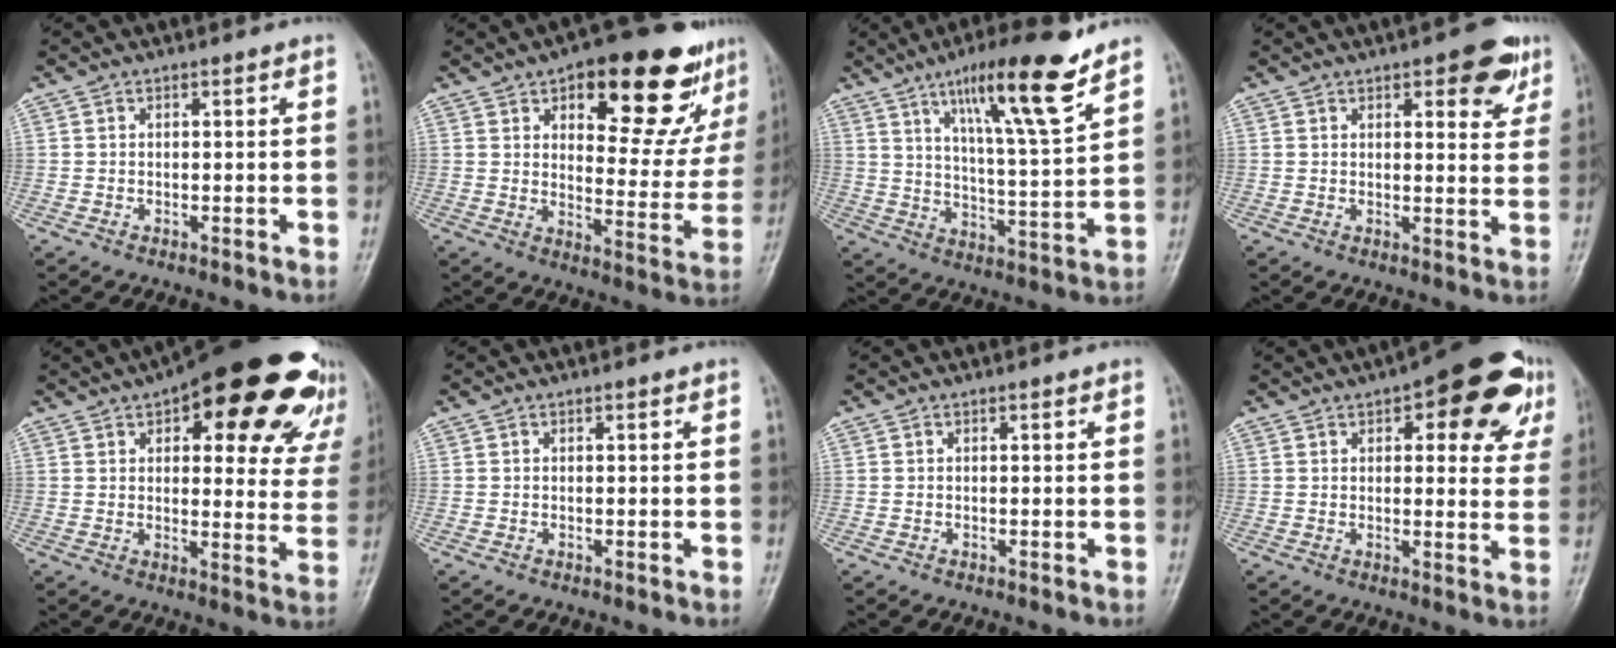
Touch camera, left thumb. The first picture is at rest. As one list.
[{"total": 22.2, "force": [12.9, 9.2, 15.6], "torque": [-0.145, -0.035, 0.177]}, {"total": 16.1, "force": [10.1, 2.1, 12.4], "torque": [-0.191, -0.055, 0.168]}, {"total": 8.0, "force": [4.4, 3.1, 5.9], "torque": [-0.045, -0.016, 0.048]}, {"total": 25.5, "force": [15.8, 10.0, 17.4], "torque": [-0.186, -0.037, 0.188]}, {"total": 0.0}, {"total": 0.0}, {"total": 16.1, "force": [7.7, 7.0, 12.4], "torque": [-0.108, -0.014, 0.087]}]